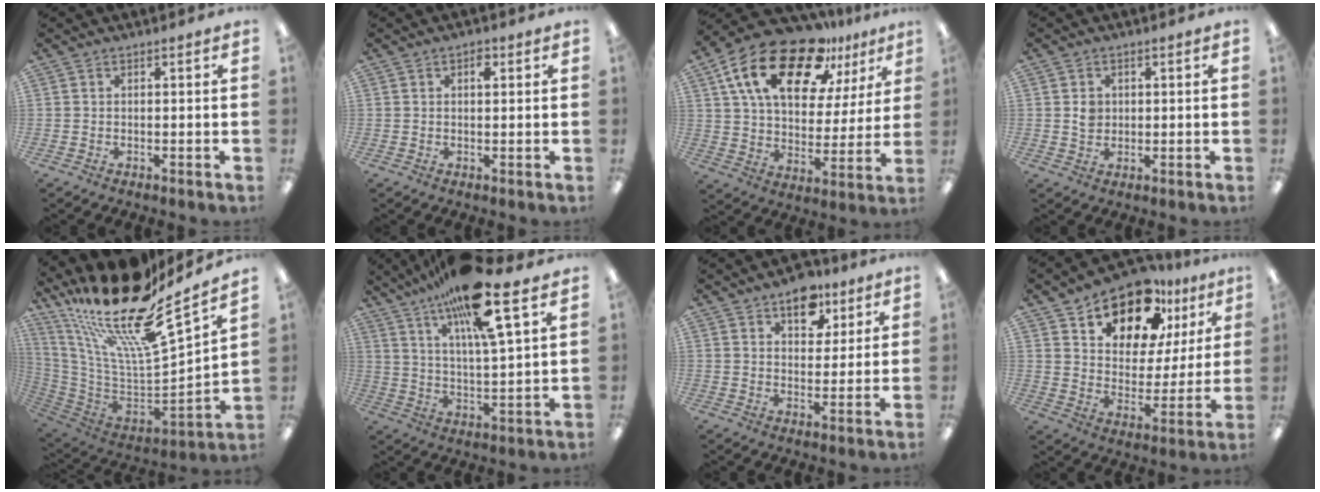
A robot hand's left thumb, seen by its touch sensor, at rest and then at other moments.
{"total": 2.3, "force": [1.2, 1.3, 1.4], "torque": [-0.014, -0.002, 0.017]}
{"total": 22.4, "force": [14.0, 10.5, 13.9], "torque": [-0.240, -0.067, 0.244]}
{"total": 3.3, "force": [0.9, 2.9, 1.2], "torque": [-0.012, -0.002, 0.012]}
{"total": 23.7, "force": [15.2, 7.0, 16.7], "torque": [-0.288, -0.125, 0.254]}
{"total": 18.0, "force": [12.4, 3.7, 12.5], "torque": [-0.212, -0.061, 0.198]}
{"total": 9.5, "force": [6.3, 5.8, 4.2], "torque": [-0.038, -0.032, 0.107]}
{"total": 15.5, "force": [11.9, 7.9, 6.1], "torque": [-0.102, -0.080, 0.213]}